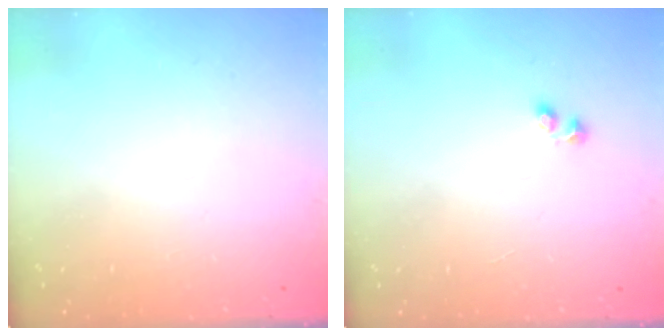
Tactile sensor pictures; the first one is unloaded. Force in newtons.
{"total": 1.5, "press": 1.2, "slide": 0.8}